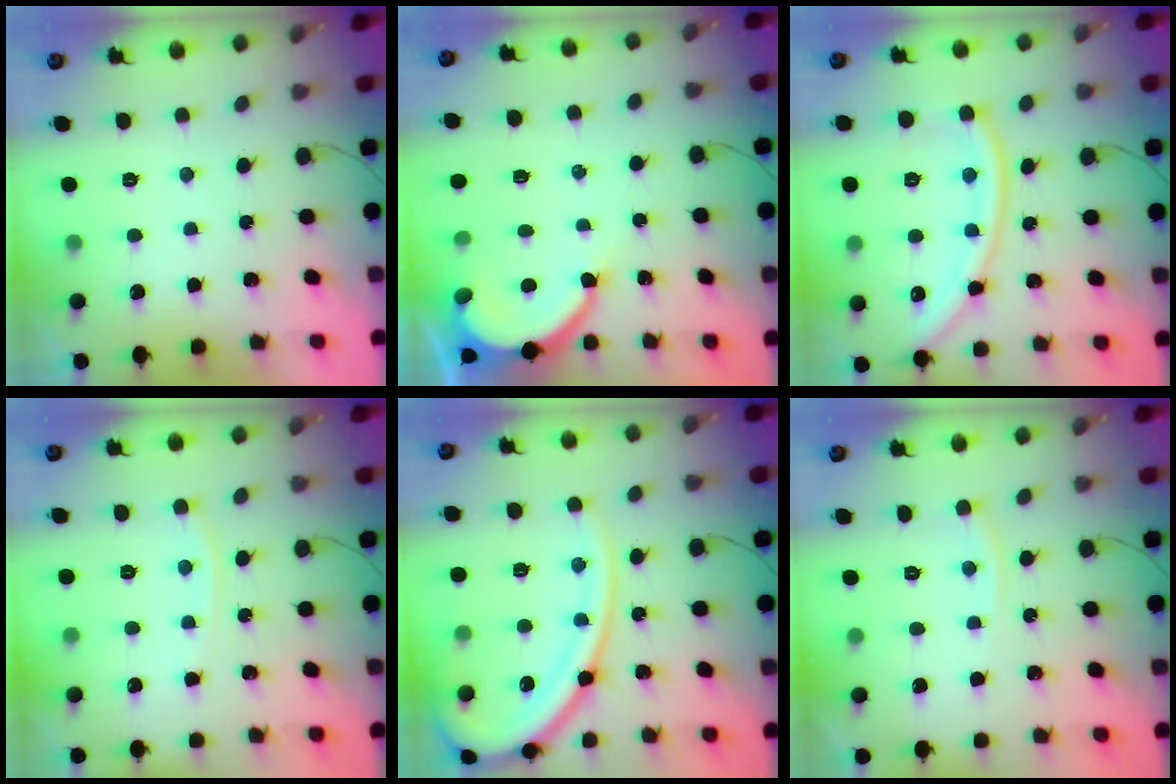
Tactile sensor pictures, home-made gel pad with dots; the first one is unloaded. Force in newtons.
{"total": 6.9, "press": 6.9, "slide": 0.5}
{"total": 14.5, "press": 14.4, "slide": 1.5}
{"total": 4.9, "press": 4.8, "slide": 0.7}
{"total": 18.7, "press": 18.5, "slide": 2.2}
{"total": 2.5, "press": 2.5, "slide": 0.4}